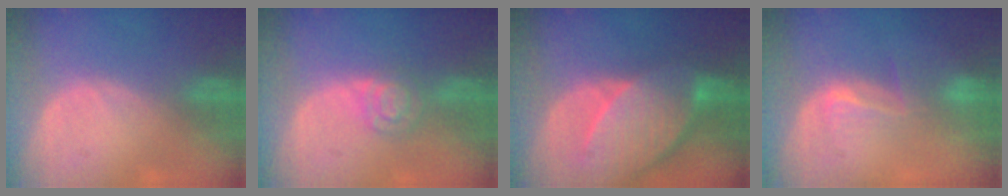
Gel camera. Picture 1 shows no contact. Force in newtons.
{"total": 4.7, "press": 4.2, "slide": 2.1}
{"total": 10.5, "press": 9.3, "slide": 5.0}
{"total": 4.0, "press": 3.7, "slide": 1.6}